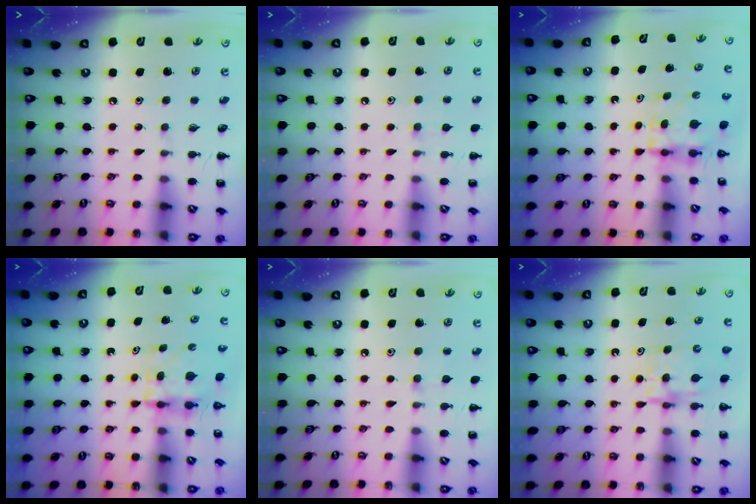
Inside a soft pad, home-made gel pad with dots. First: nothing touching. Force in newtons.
{"total": 5.5, "press": 5.2, "slide": 1.8}
{"total": 3.9, "press": 3.9, "slide": 0.3}
{"total": 3.9, "press": 3.9, "slide": 0.3}
{"total": 5.5, "press": 5.1, "slide": 2.0}
{"total": 5.2, "press": 5.2, "slide": 0.4}